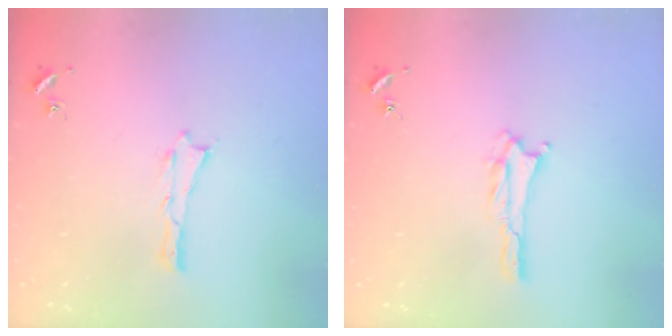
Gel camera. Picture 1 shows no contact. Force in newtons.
{"total": 1.4, "press": 1.4, "slide": 0.2}